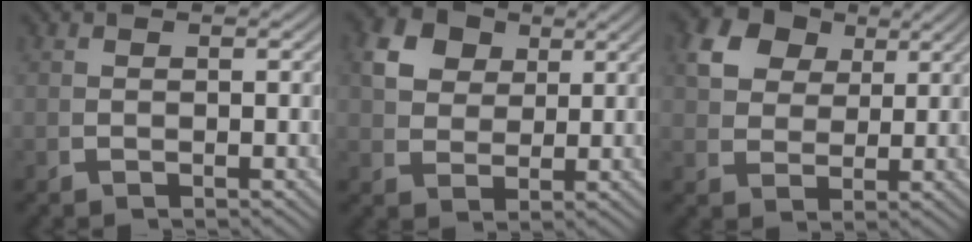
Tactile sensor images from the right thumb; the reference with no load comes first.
{"total": 7.1, "force": [3.0, 5.4, 3.5], "torque": [-0.081, -0.006, 0.057]}
{"total": 8.2, "force": [3.7, 6.0, 4.1], "torque": [-0.086, -0.002, 0.066]}